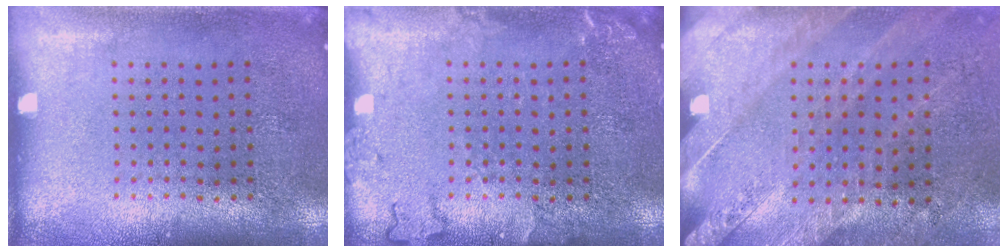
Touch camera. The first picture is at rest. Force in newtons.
{"total": 1.9, "press": 1.9, "slide": 0.3}
{"total": 2.5, "press": 2.3, "slide": 0.8}